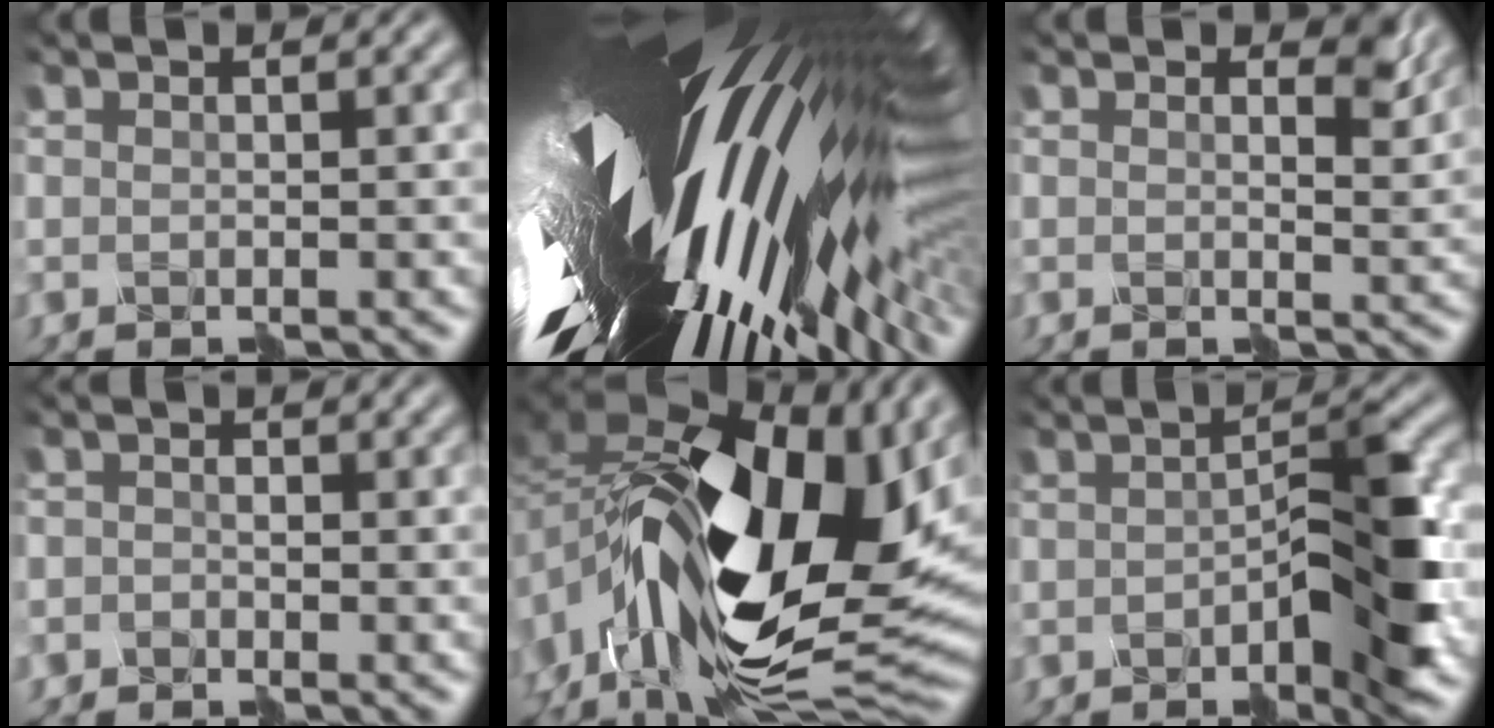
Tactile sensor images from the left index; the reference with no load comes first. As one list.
[{"total": 20.8, "force": [0.4, 8.6, 19.0], "torque": [-0.337, -0.048, -0.009]}, {"total": 2.3, "force": [1.5, 1.0, 1.4], "torque": [-0.023, 0.004, 0.016]}, {"total": 1.5, "force": [-1.2, 0.5, -0.8], "torque": [0.015, 0.005, -0.025]}, {"total": 18.2, "force": [-0.8, 10.6, 14.8], "torque": [-0.289, -0.001, -0.014]}, {"total": 6.5, "force": [-2.3, 1.6, 5.9], "torque": [-0.090, 0.013, -0.038]}]